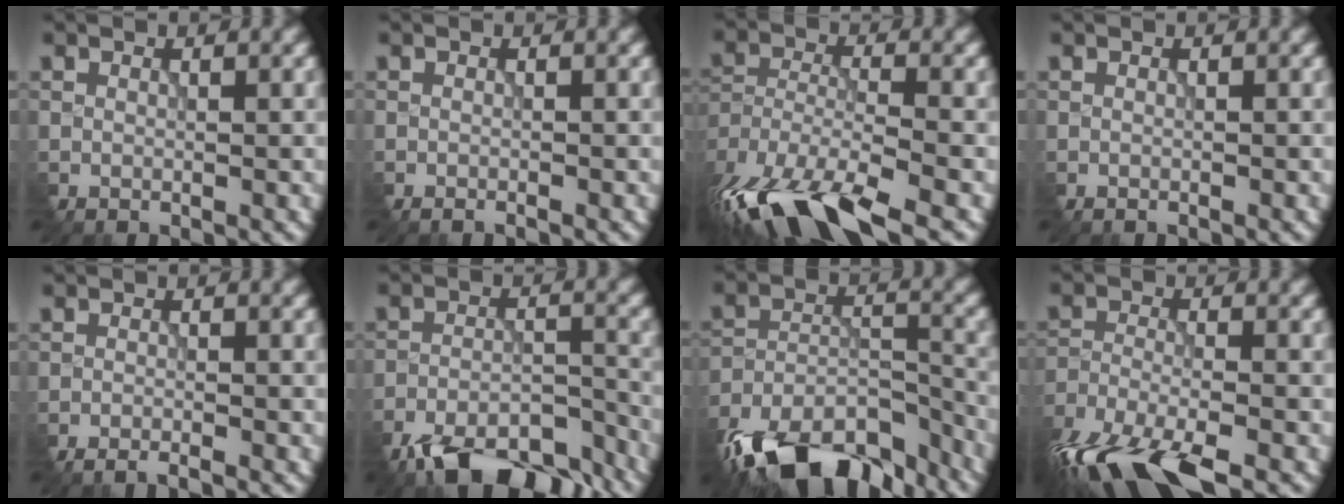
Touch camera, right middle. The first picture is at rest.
{"total": 0.7, "force": [-0.6, -0.1, 0.3], "torque": [-0.011, -0.005, -0.014]}
{"total": 12.0, "force": [-8.5, 4.2, 7.3], "torque": [-0.173, -0.029, -0.147]}
{"total": 0.0}
{"total": 2.1, "force": [-1.9, -0.1, 1.0], "torque": [-0.021, -0.007, -0.035]}
{"total": 10.3, "force": [-8.8, 3.1, 4.4], "torque": [-0.070, -0.021, -0.139]}
{"total": 13.1, "force": [-10.8, 5.0, 5.6], "torque": [-0.129, -0.010, -0.176]}
{"total": 10.1, "force": [-7.9, 2.7, 5.7], "torque": [-0.134, -0.035, -0.148]}